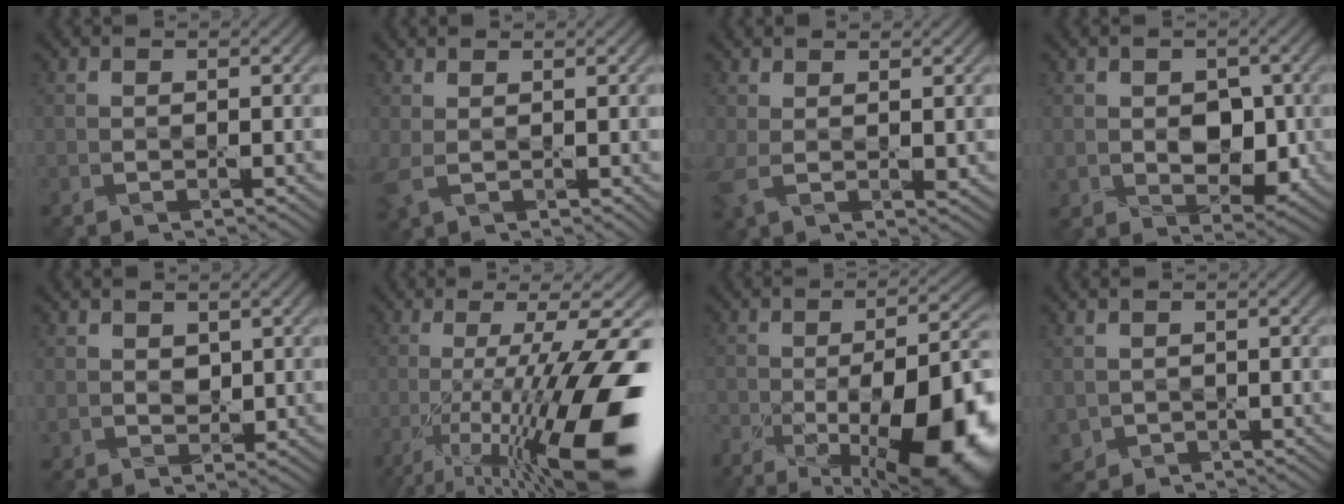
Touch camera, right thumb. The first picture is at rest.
{"total": 3.3, "force": [0.5, 1.7, 2.8], "torque": [-0.078, -0.003, 0.011]}
{"total": 3.8, "force": [0.8, 1.8, 3.3], "torque": [-0.088, -0.002, 0.014]}
{"total": 5.7, "force": [-0.1, 4.4, 3.7], "torque": [-0.072, -0.018, 0.002]}
{"total": 2.2, "force": [1.0, 1.7, 1.0], "torque": [-0.031, -0.007, 0.021]}
{"total": 18.5, "force": [-7.4, 4.1, 16.4], "torque": [-0.257, -0.004, -0.125]}
{"total": 19.4, "force": [-9.2, 7.5, 15.3], "torque": [-0.214, -0.016, -0.136]}
{"total": 2.0, "force": [-0.3, 1.9, 0.4], "torque": [-0.023, -0.016, -0.002]}